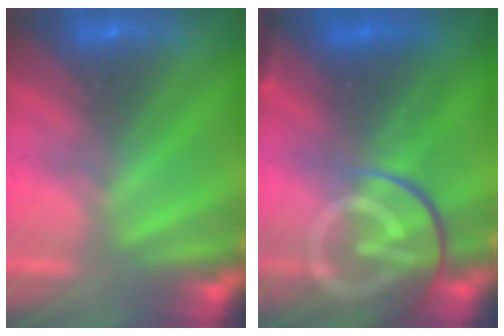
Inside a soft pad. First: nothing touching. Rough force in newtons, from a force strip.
{"total": 8.8}